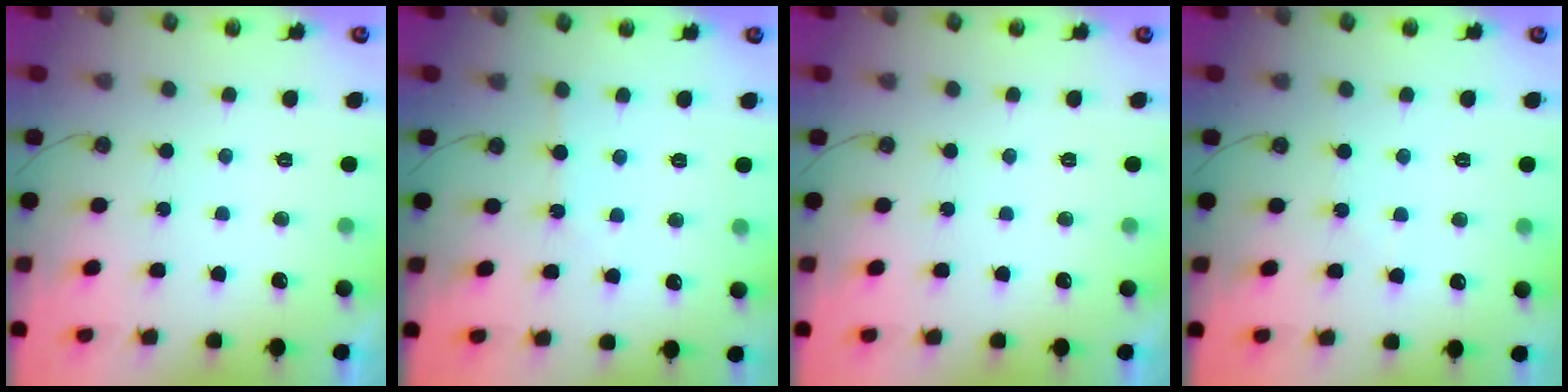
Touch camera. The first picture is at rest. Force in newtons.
{"total": 1.9, "press": 1.8, "slide": 0.3}
{"total": 0.0}
{"total": 3.0, "press": 2.9, "slide": 0.5}